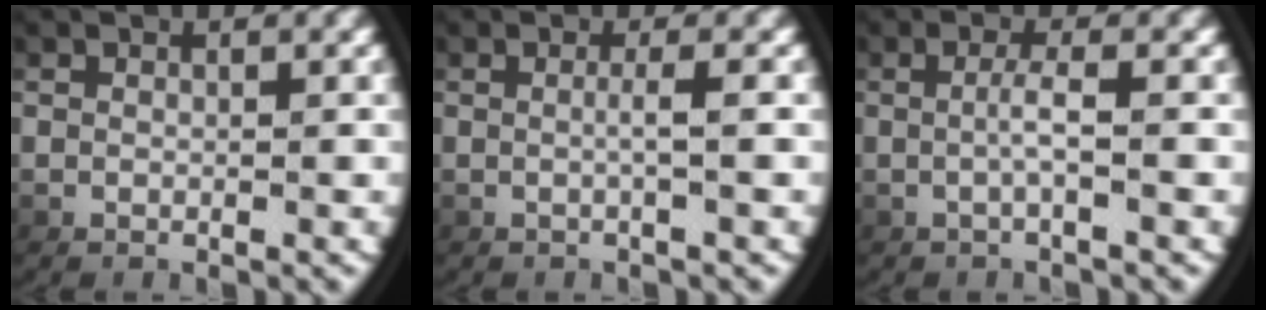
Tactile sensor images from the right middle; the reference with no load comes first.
{"total": 1.2, "force": [-0.2, -0.6, 1.0], "torque": [-0.024, 0.002, 0.000]}
{"total": 1.6, "force": [-0.4, -0.5, 1.5], "torque": [-0.036, -0.001, -0.003]}